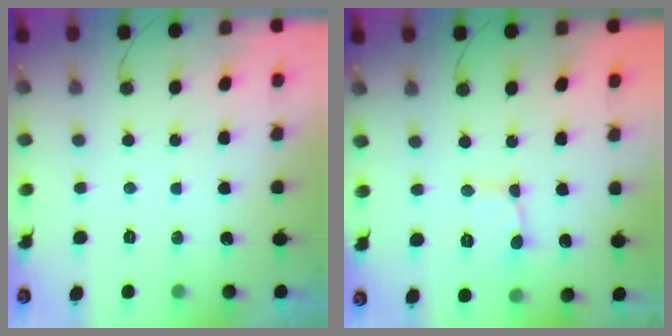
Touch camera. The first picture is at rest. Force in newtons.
{"total": 2.4, "press": 2.4, "slide": 0.1}